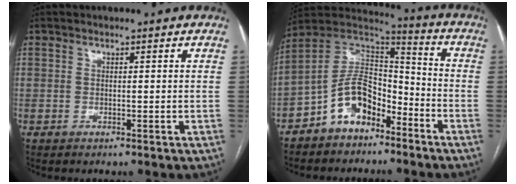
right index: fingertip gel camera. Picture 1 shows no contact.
{"total": 11.1, "force": [-6.3, 6.3, 6.7], "torque": [-0.130, 0.038, -0.118]}